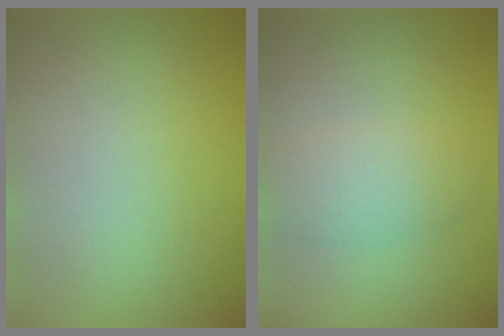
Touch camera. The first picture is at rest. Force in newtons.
{"total": 2.9, "press": 2.9, "slide": 0.1}